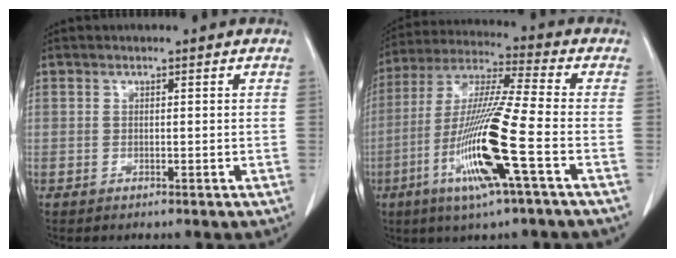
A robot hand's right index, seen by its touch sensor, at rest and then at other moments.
{"total": 16.1, "force": [-5.5, -0.4, 15.1], "torque": [-0.311, -0.019, -0.111]}